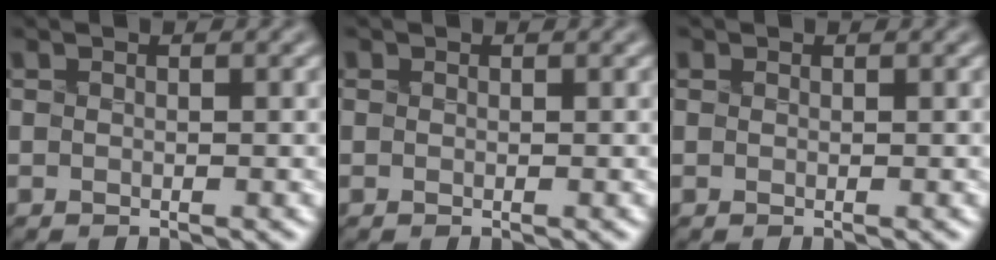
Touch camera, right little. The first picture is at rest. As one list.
[{"total": 0.6, "force": [0.3, 0.5, 0.2], "torque": [-0.005, 0.008, -0.004]}, {"total": 0.9, "force": [0.5, 0.6, 0.3], "torque": [-0.009, 0.010, 0.002]}]